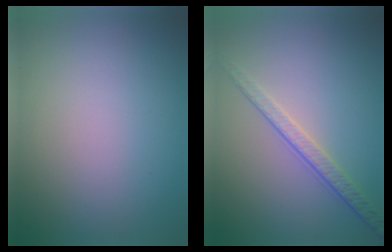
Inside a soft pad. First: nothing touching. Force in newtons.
{"total": 2.4, "press": 2.0, "slide": 1.4}